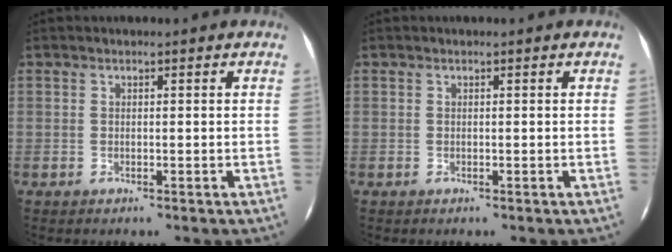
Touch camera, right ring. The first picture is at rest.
{"total": 0.0}